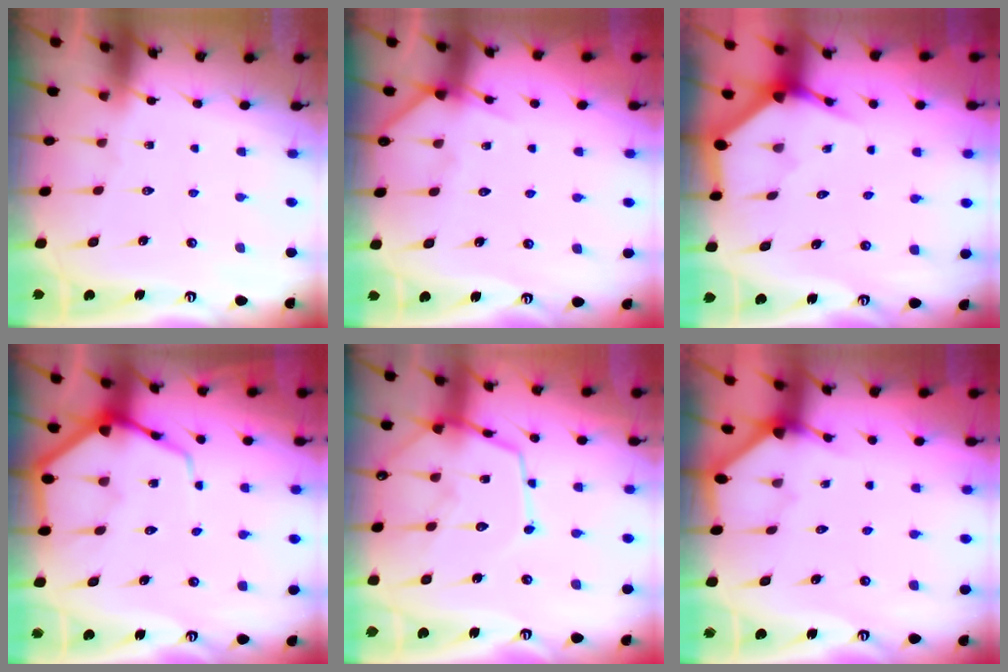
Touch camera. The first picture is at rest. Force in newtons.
{"total": 5.9, "press": 5.9, "slide": 0.4}
{"total": 3.4, "press": 3.4, "slide": 0.1}
{"total": 7.8, "press": 7.7, "slide": 1.0}
{"total": 12.9, "press": 12.9, "slide": 1.0}
{"total": 2.9, "press": 2.8, "slide": 0.4}